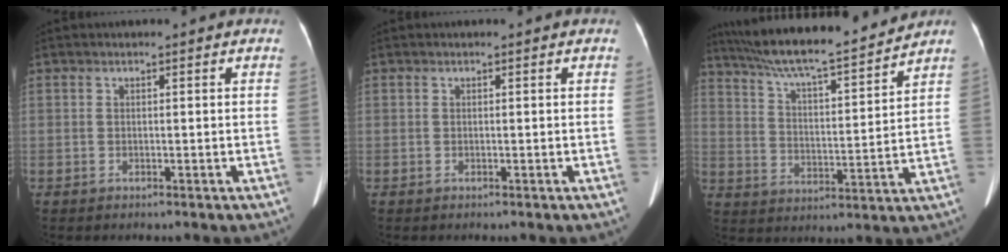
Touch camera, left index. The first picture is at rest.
{"total": 0.0}
{"total": 17.5, "force": [15.9, 0.3, 7.3], "torque": [-0.129, 0.002, 0.257]}